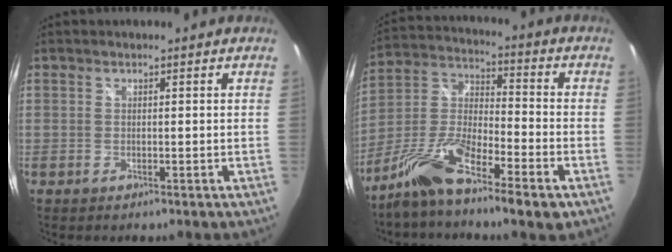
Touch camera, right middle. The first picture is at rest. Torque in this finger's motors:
{"motor_torque": [1.07, -1.06, 0.30, 0.12]}